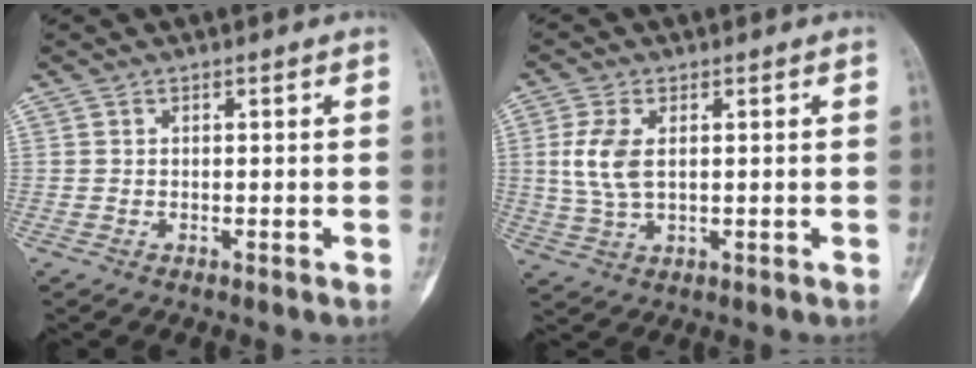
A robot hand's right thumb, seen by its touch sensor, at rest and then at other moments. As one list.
[{"total": 6.6, "force": [1.2, 3.5, 5.5], "torque": [-0.126, -0.001, 0.026]}]